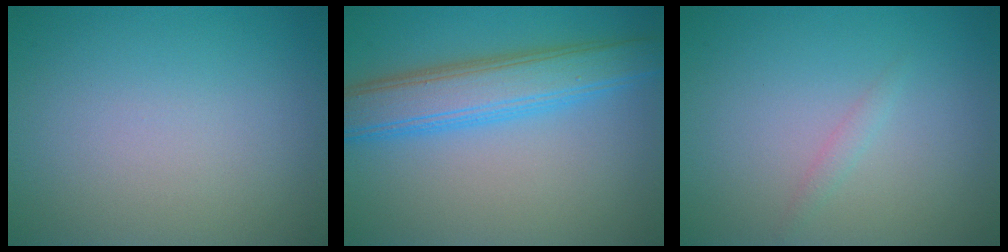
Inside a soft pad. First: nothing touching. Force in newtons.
{"total": 6.0, "press": 6.0, "slide": 0.1}
{"total": 0.8, "press": 0.8, "slide": 0.0}